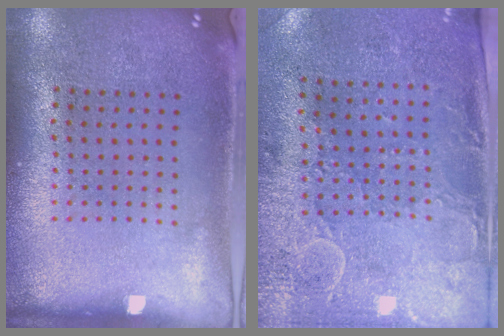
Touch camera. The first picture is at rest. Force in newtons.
{"total": 2.9, "press": 2.3, "slide": 1.7}